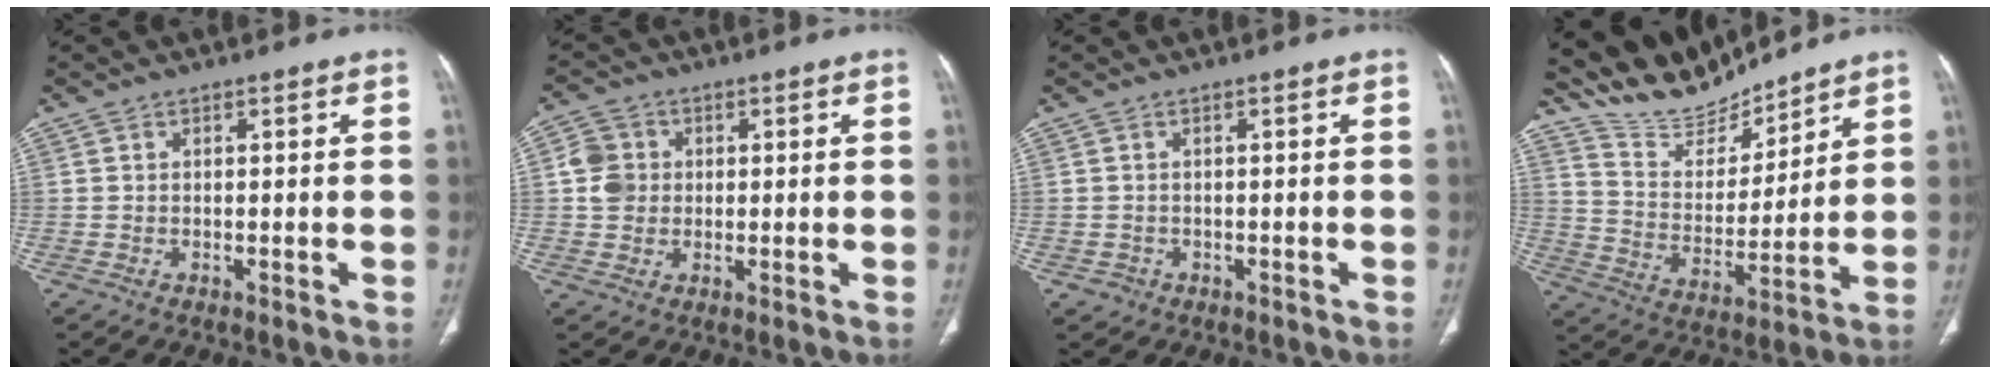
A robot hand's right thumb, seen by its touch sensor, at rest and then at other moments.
{"total": 5.5, "force": [0.5, 5.0, 2.3], "torque": [-0.029, 0.006, 0.005]}
{"total": 1.3, "force": [-0.5, 1.2, 0.1], "torque": [0.001, 0.008, -0.004]}
{"total": 13.0, "force": [12.3, 3.4, 2.5], "torque": [-0.023, -0.074, 0.242]}